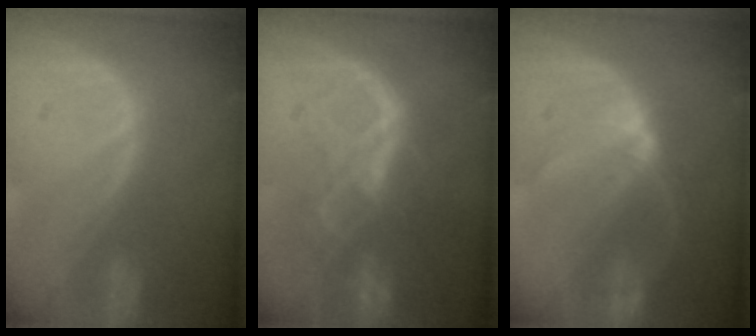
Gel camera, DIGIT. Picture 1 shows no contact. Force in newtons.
{"total": 8.3, "press": 7.7, "slide": 3.2}
{"total": 5.3, "press": 5.2, "slide": 0.8}